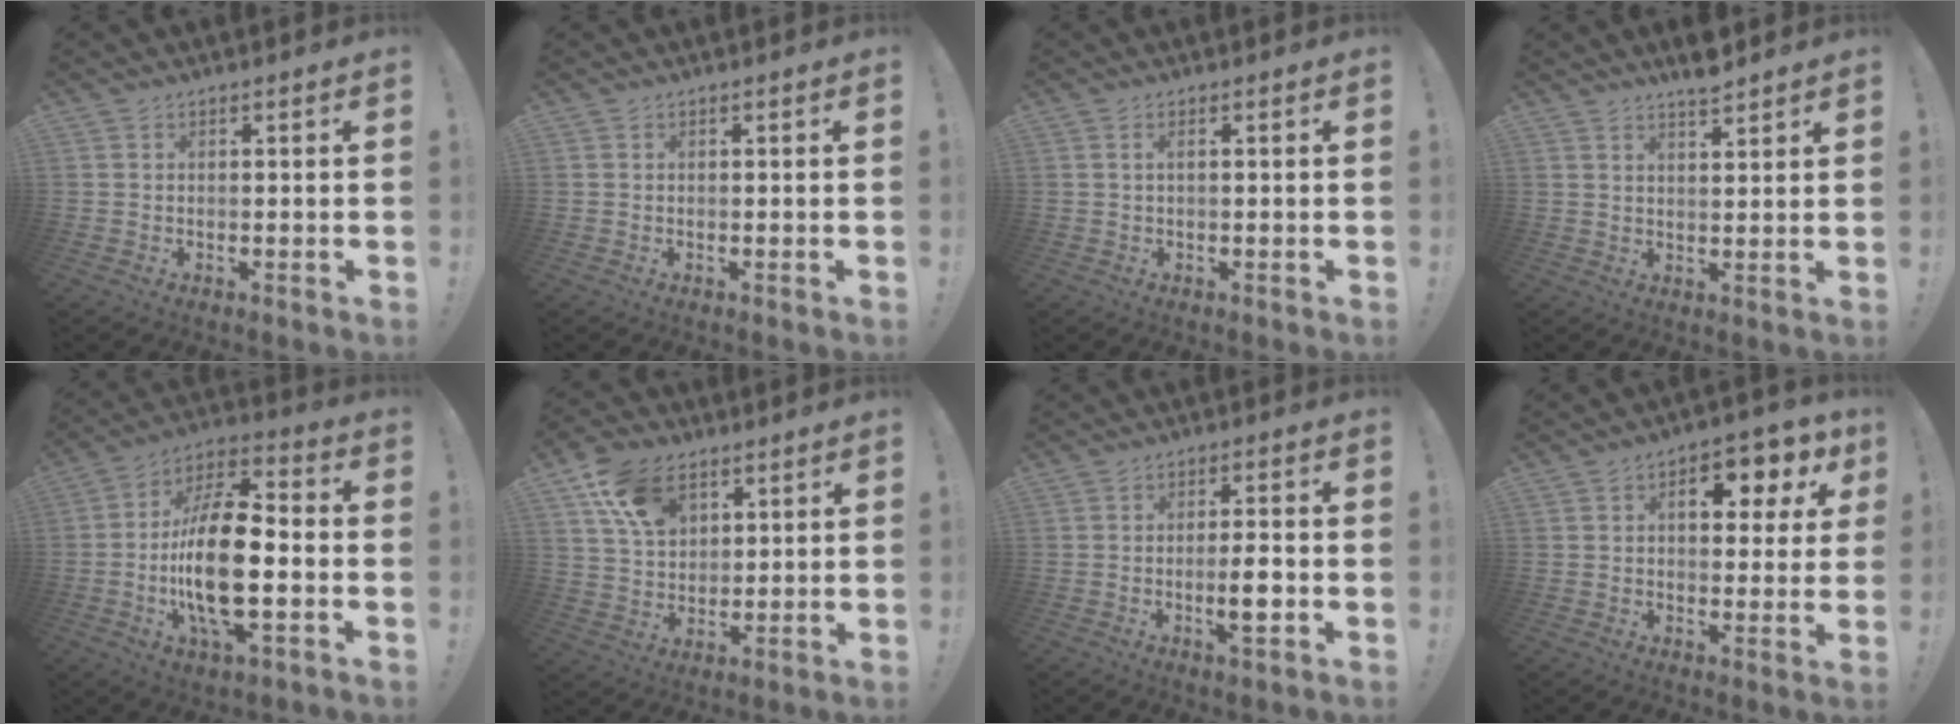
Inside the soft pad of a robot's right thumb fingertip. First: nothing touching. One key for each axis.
{"total": 0.0}
{"total": 1.4, "fx": 0.4, "fy": 0.1, "fz": 1.3, "tx": -0.027, "ty": 0.001, "tz": 0.006}
{"total": 5.0, "fx": 4.5, "fy": 0.5, "fz": 2.2, "tx": -0.028, "ty": -0.028, "tz": 0.076}
{"total": 20.6, "fx": -3.1, "fy": 8.8, "fz": 18.4, "tx": -0.344, "ty": 0.004, "tz": -0.056}
{"total": 13.6, "fx": 7.0, "fy": 9.4, "fz": 7.0, "tx": -0.106, "ty": -0.024, "tz": 0.136}
{"total": 6.2, "fx": -1.4, "fy": 1.1, "fz": 5.9, "tx": -0.091, "ty": -0.001, "tz": -0.027}
{"total": 10.1, "fx": 3.3, "fy": 5.4, "fz": 7.9, "tx": -0.094, "ty": -0.008, "tz": 0.049}